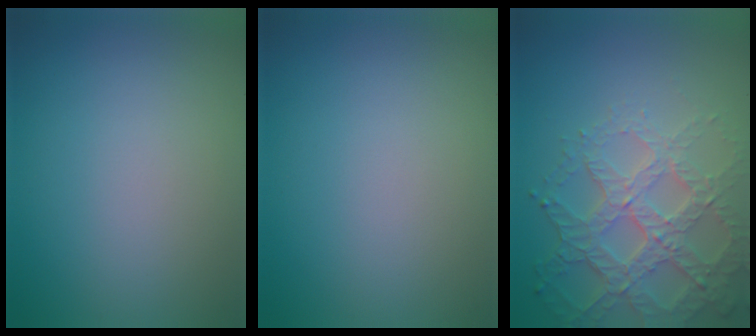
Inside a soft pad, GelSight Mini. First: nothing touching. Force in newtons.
{"total": 0.0}
{"total": 5.9, "press": 4.7, "slide": 3.6}